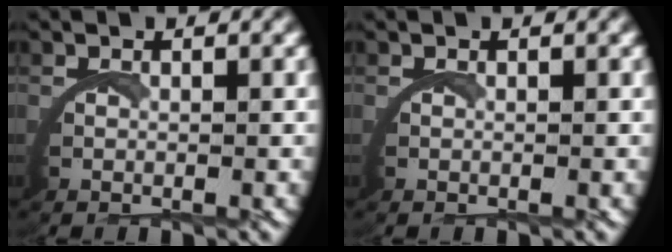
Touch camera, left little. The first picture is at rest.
{"total": 0.0}